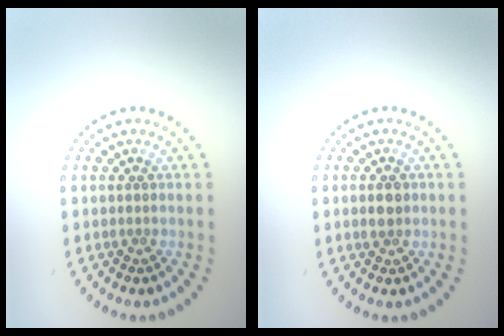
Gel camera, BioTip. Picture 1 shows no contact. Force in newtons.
{"total": 1.5, "press": 1.5, "slide": 0.2}